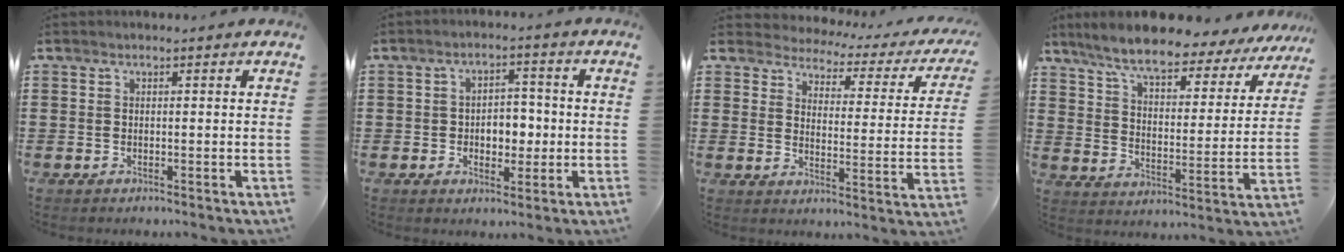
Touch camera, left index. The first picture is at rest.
{"total": 4.8, "force": [-0.7, 3.3, 3.5], "torque": [-0.056, 0.004, -0.021]}
{"total": 2.4, "force": [2.3, 0.4, 0.3], "torque": [-0.027, -0.024, 0.030]}
{"total": 8.4, "force": [7.3, 0.9, 4.1], "torque": [-0.110, -0.038, 0.122]}